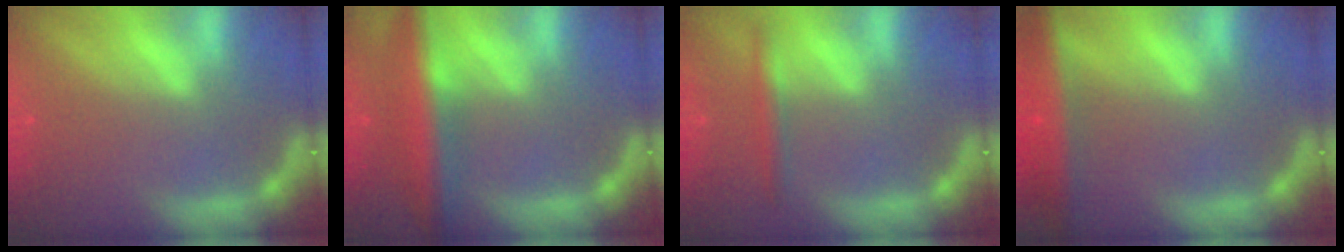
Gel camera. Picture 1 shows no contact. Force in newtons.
{"total": 7.5}
{"total": 2.4}
{"total": 6.5}